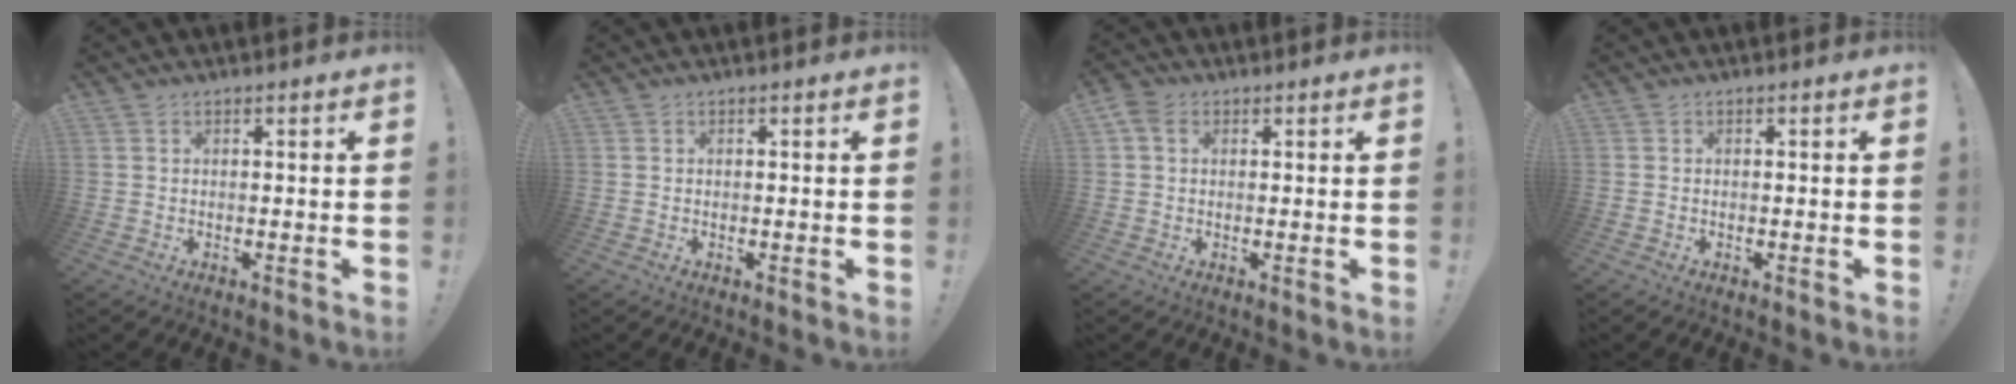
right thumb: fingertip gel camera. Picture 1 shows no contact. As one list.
[{"total": 0.0}, {"total": 3.4, "force": [1.2, 2.5, 2.0], "torque": [-0.037, 0.001, 0.024]}, {"total": 0.0}]